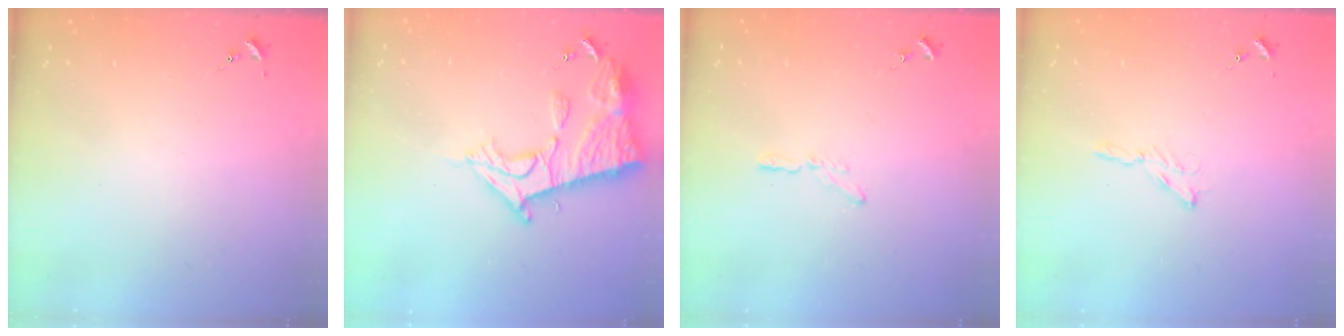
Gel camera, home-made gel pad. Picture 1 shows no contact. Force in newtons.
{"total": 14.9, "press": 14.8, "slide": 1.3}
{"total": 3.4, "press": 3.4, "slide": 0.4}
{"total": 3.6, "press": 3.6, "slide": 0.5}